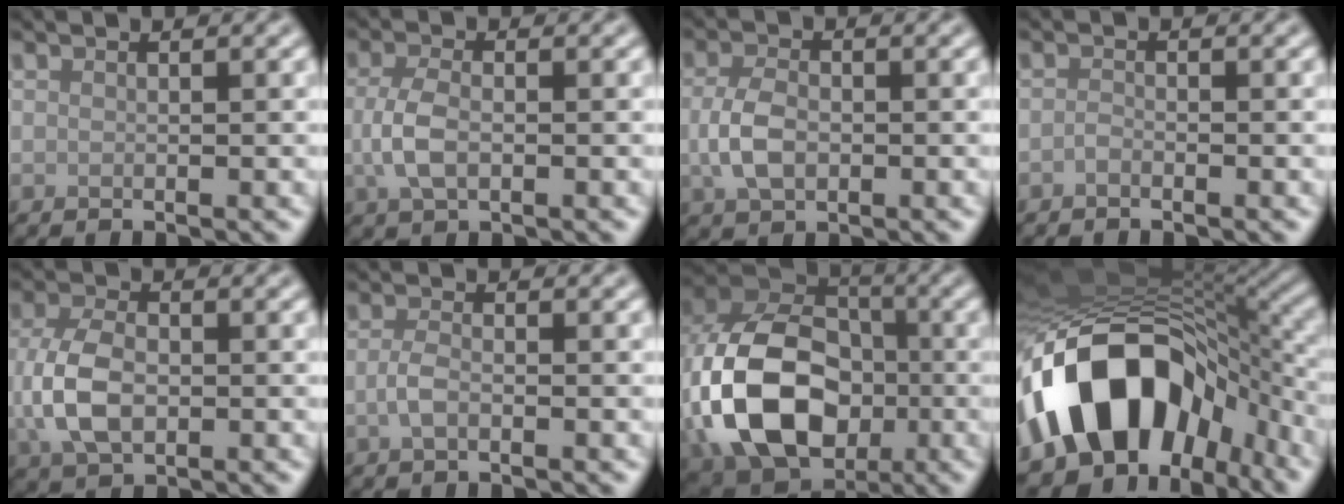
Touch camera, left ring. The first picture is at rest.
{"total": 3.2, "force": [-0.4, 1.7, 2.6], "torque": [-0.062, -0.002, -0.009]}
{"total": 3.4, "force": [-0.4, 2.3, 2.6], "torque": [-0.056, -0.001, -0.010]}
{"total": 0.7, "force": [-0.5, 0.3, 0.4], "torque": [-0.008, -0.001, -0.011]}
{"total": 5.4, "force": [-0.5, 3.5, 4.1], "torque": [-0.093, -0.005, -0.010]}
{"total": 1.7, "force": [-0.6, 0.8, 1.4], "torque": [-0.031, -0.001, -0.015]}
{"total": 15.1, "force": [-3.0, 10.9, 10.0], "torque": [-0.223, -0.012, -0.068]}
{"total": 15.2, "force": [-5.6, 9.8, 10.2], "torque": [-0.167, 0.008, -0.101]}